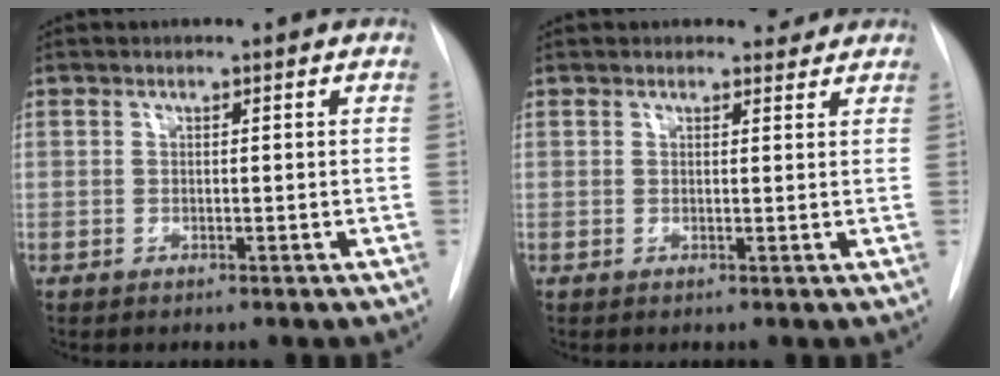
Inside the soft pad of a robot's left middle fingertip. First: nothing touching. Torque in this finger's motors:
{"motor_torque": [0.05, -0.07, -0.02, 0.00]}